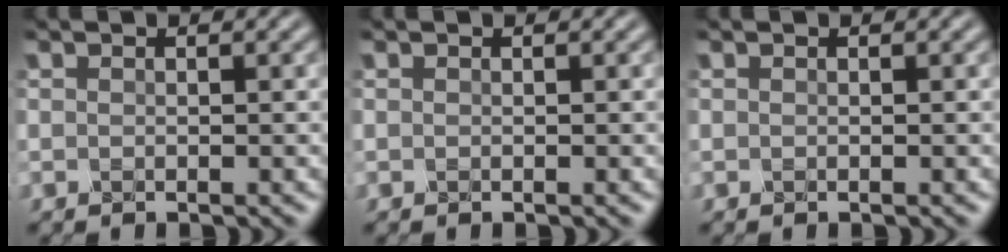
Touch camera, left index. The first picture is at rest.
{"total": 0.0}
{"total": 0.0}